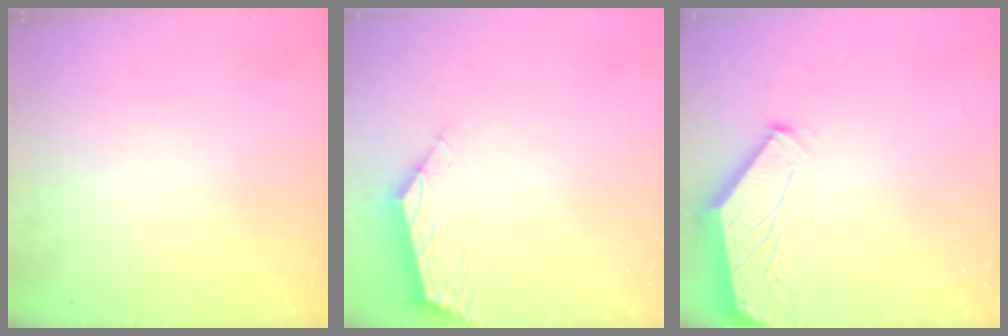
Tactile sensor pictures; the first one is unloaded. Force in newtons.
{"total": 2.0, "press": 1.9, "slide": 0.3}
{"total": 0.0}